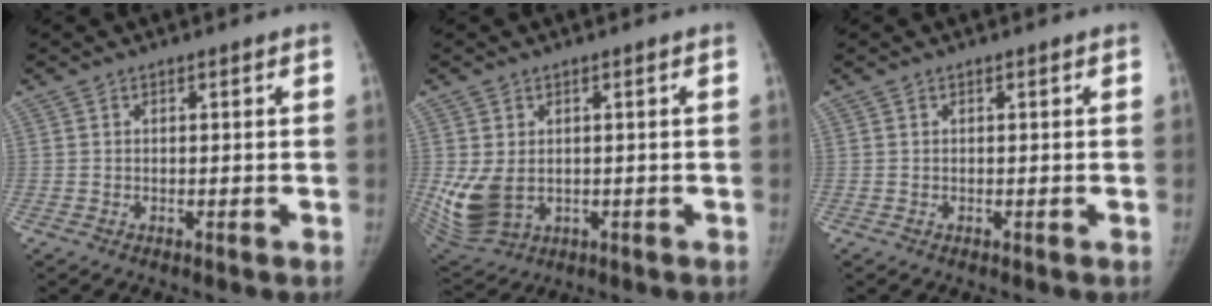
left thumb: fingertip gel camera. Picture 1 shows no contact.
{"total": 8.5, "force": [0.0, 6.1, 6.0], "torque": [-0.123, -0.015, 0.019]}
{"total": 0.0}